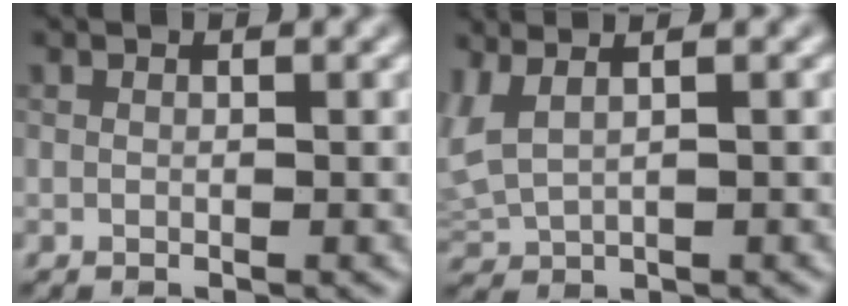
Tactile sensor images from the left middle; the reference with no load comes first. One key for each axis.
{"total": 2.0, "fx": 0.8, "fy": 0.7, "fz": 1.6, "tx": -0.056, "ty": 0.011, "tz": 0.034}